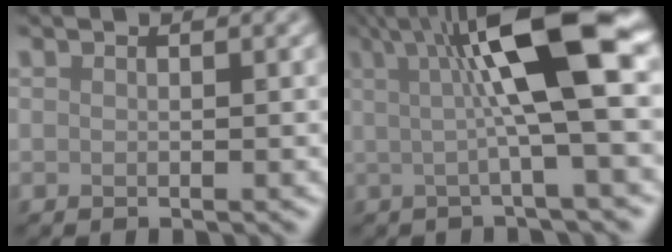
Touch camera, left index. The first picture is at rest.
{"total": 9.9, "force": [2.2, 1.5, 9.5], "torque": [-0.139, 0.008, 0.032]}